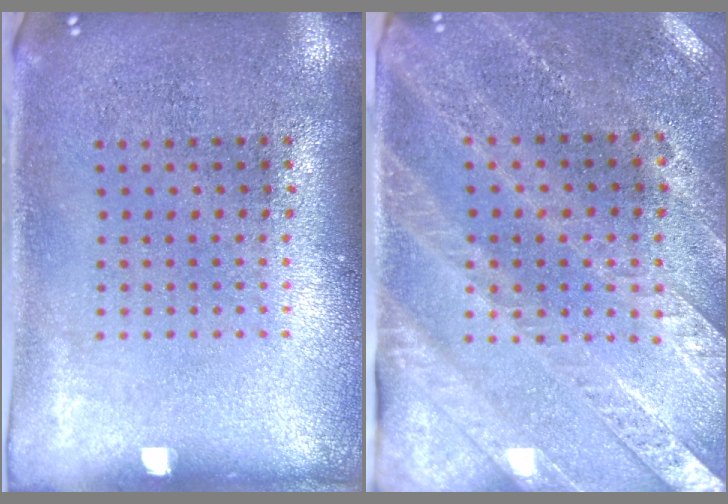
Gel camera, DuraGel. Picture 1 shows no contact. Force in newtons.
{"total": 2.7, "press": 2.5, "slide": 1.0}